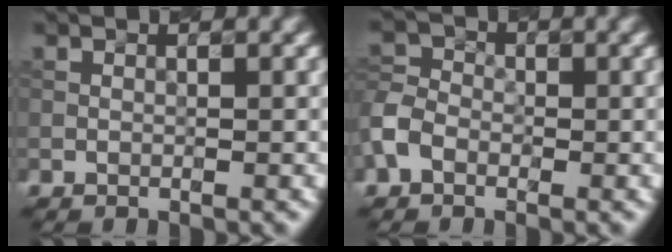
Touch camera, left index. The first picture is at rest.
{"total": 3.4, "force": [-1.7, 2.5, 1.7], "torque": [-0.042, 0.006, -0.046]}